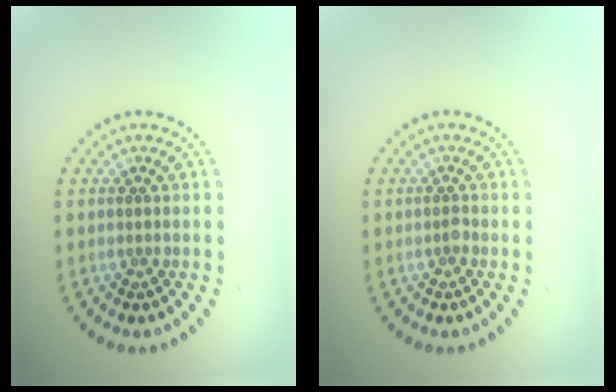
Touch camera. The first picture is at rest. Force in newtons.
{"total": 0.6, "press": 0.5, "slide": 0.3}